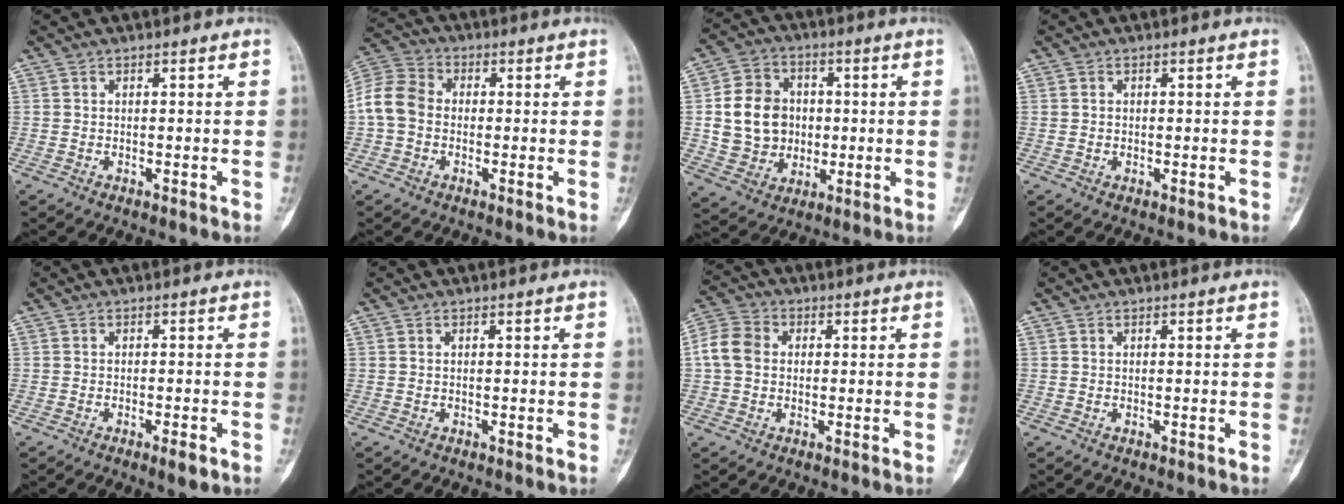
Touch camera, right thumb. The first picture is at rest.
{"total": 8.5, "force": [-1.0, 6.8, 5.1], "torque": [-0.095, 0.026, -0.036]}
{"total": 13.4, "force": [0.8, 11.5, 6.8], "torque": [-0.082, 0.012, 0.022]}
{"total": 0.7, "force": [0.2, 0.7, 0.2], "torque": [0.002, 0.003, 0.003]}
{"total": 2.4, "force": [-1.3, 0.5, 2.0], "torque": [-0.028, 0.000, -0.020]}
{"total": 0.0}
{"total": 6.6, "force": [0.0, 5.4, 3.9], "torque": [-0.076, 0.020, -0.011]}
{"total": 0.0}